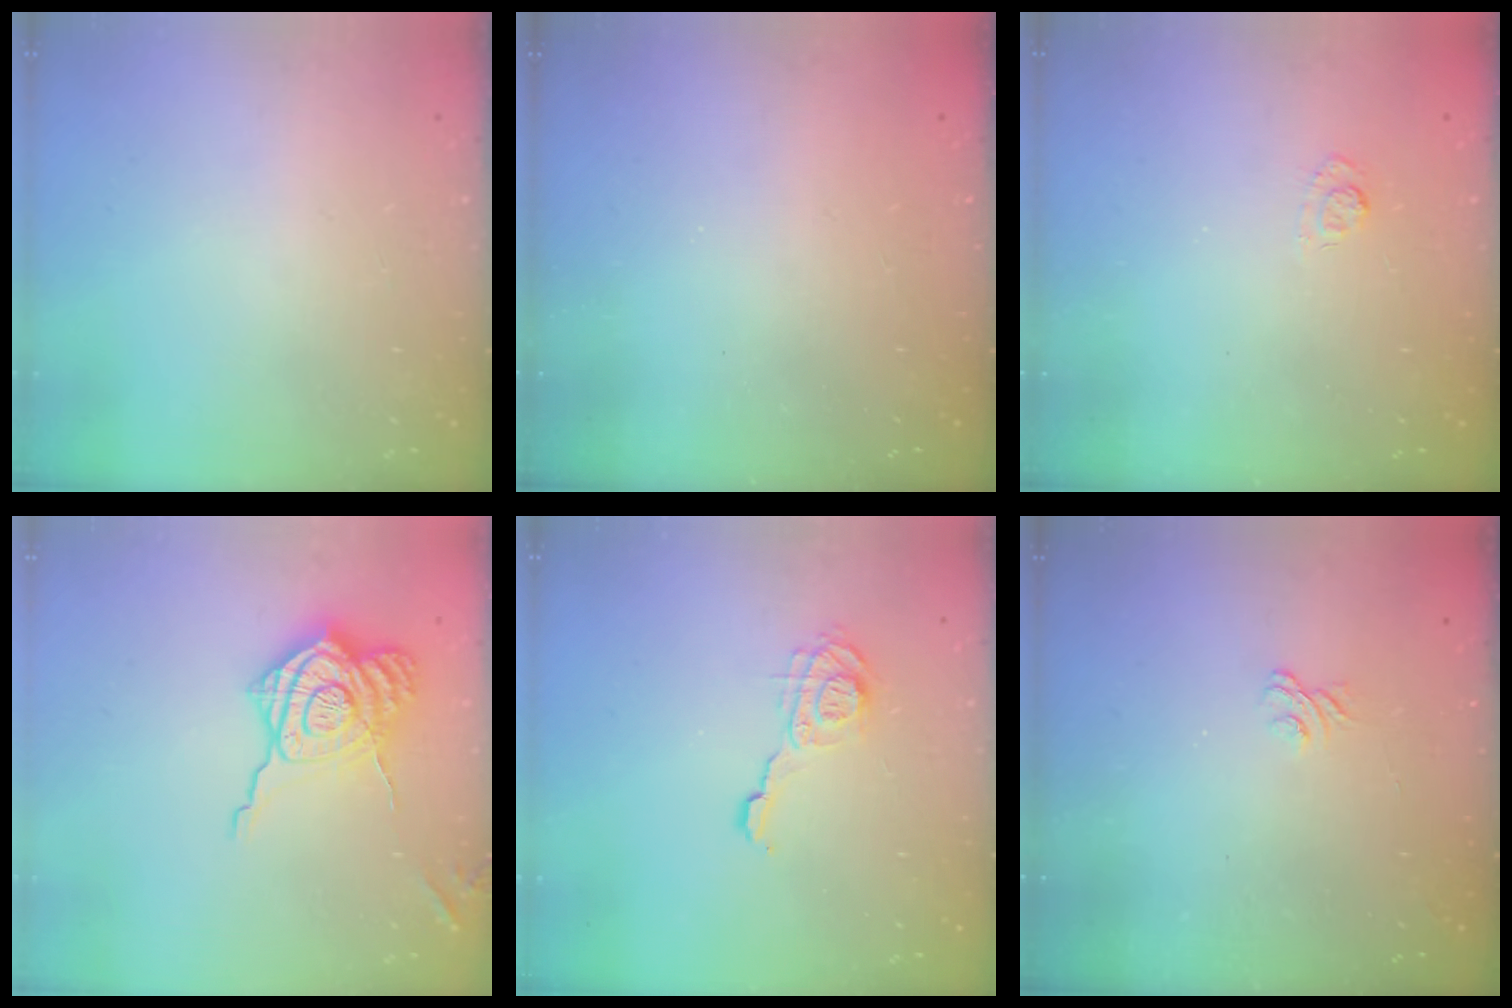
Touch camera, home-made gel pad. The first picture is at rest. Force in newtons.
{"total": 2.3, "press": 2.2, "slide": 0.7}
{"total": 2.7, "press": 2.3, "slide": 1.5}
{"total": 16.6, "press": 16.5, "slide": 1.4}
{"total": 9.6, "press": 9.6, "slide": 0.5}
{"total": 1.9, "press": 1.5, "slide": 1.1}